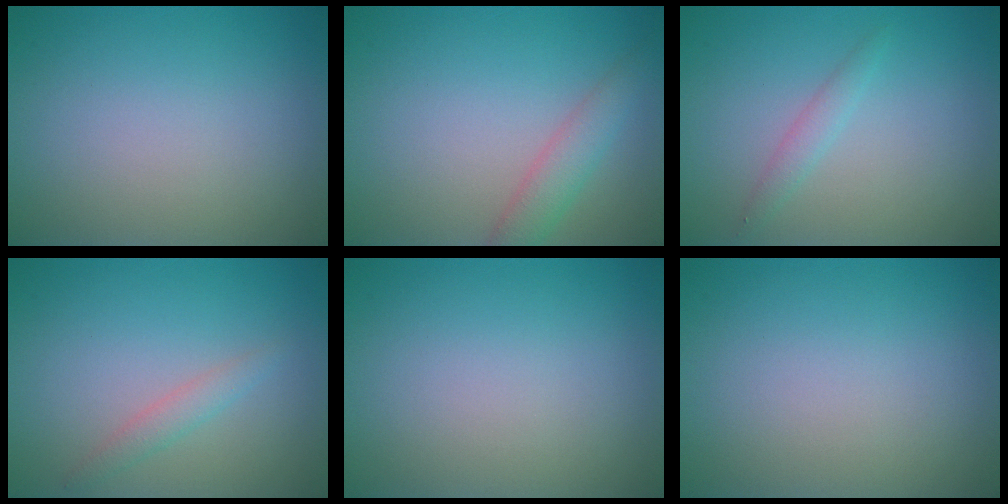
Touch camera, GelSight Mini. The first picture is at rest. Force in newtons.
{"total": 2.5, "press": 2.5, "slide": 0.1}
{"total": 1.3, "press": 1.3, "slide": 0.1}
{"total": 1.3, "press": 1.3, "slide": 0.1}
{"total": 0.0}
{"total": 0.0}